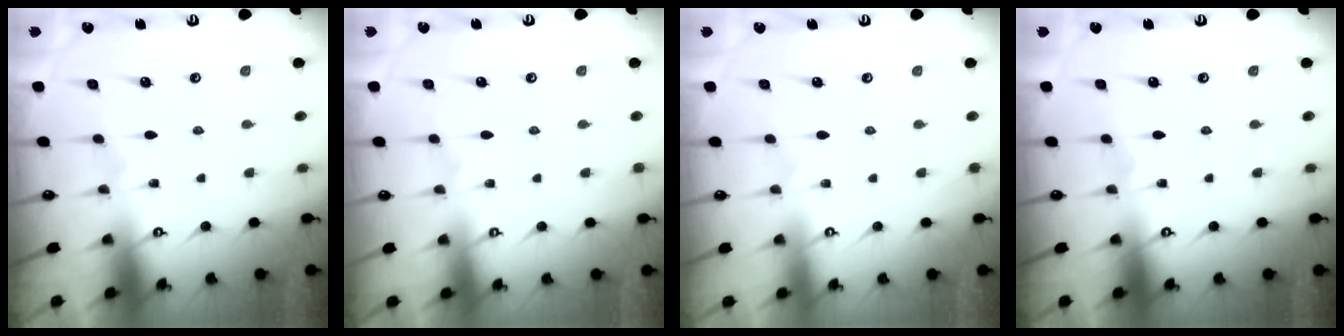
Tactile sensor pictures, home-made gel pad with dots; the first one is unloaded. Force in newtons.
{"total": 4.0, "press": 4.0, "slide": 0.1}
{"total": 4.0, "press": 4.0, "slide": 0.1}
{"total": 0.0}